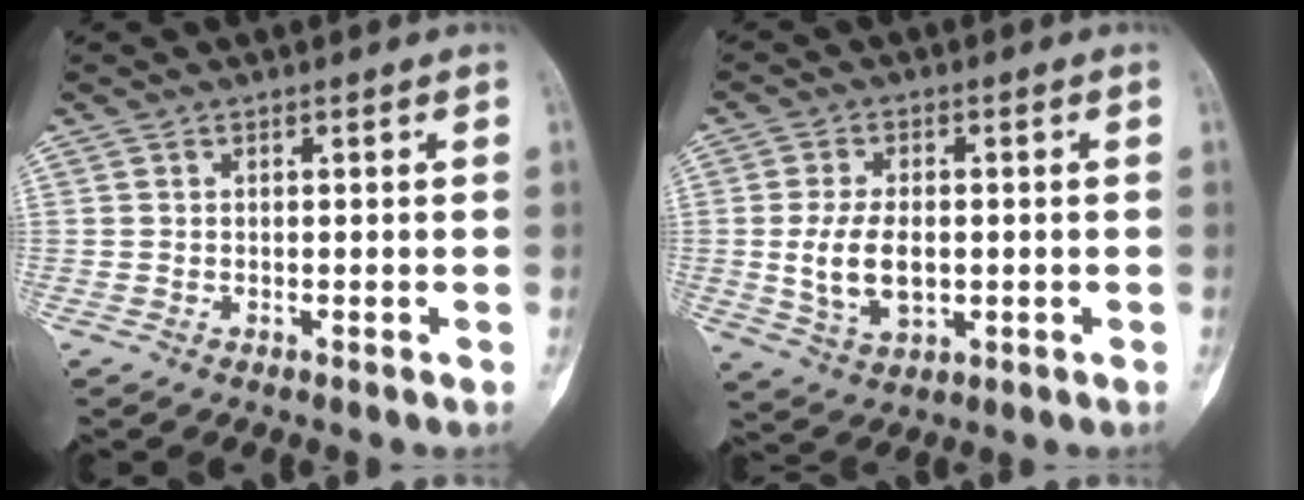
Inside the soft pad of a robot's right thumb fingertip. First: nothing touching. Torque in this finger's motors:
{"motor_torque": [-0.16, 0.43, 0.66, -0.29, 0.08]}